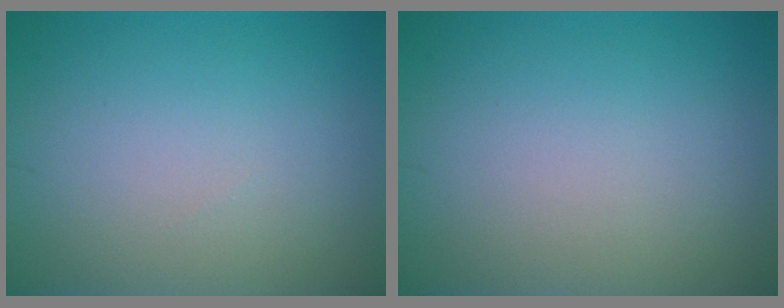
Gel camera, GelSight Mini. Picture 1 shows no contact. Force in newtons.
{"total": 0.0}